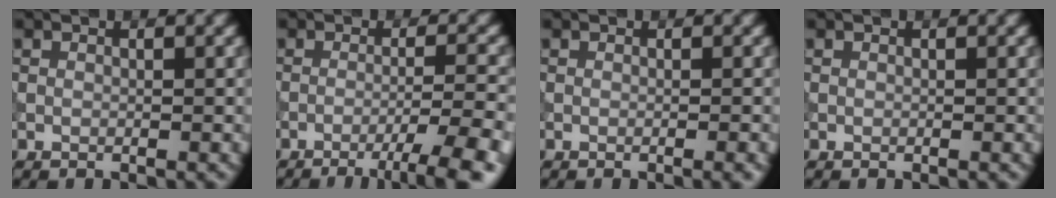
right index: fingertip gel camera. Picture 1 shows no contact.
{"total": 6.8, "force": [-4.1, 0.9, 5.3], "torque": [-0.072, 0.006, -0.061]}
{"total": 1.5, "force": [-0.3, 0.4, 1.4], "torque": [-0.012, 0.004, -0.005]}
{"total": 0.0}